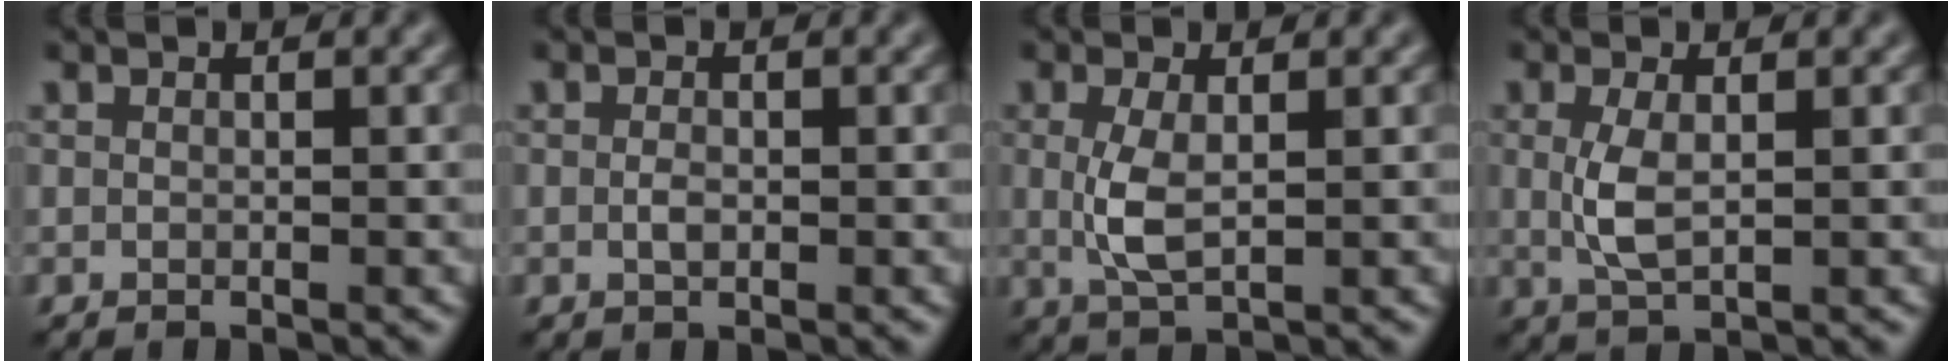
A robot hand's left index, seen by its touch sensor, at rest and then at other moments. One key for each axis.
{"total": 1.0, "fx": -0.1, "fy": 0.5, "fz": 0.8, "tx": -0.019, "ty": -0.001, "tz": -0.003}
{"total": 3.1, "fx": 0.2, "fy": 1.1, "fz": 2.9, "tx": -0.070, "ty": -0.002, "tz": 0.004}
{"total": 2.8, "fx": 0.2, "fy": 1.0, "fz": 2.6, "tx": -0.066, "ty": -0.001, "tz": 0.005}